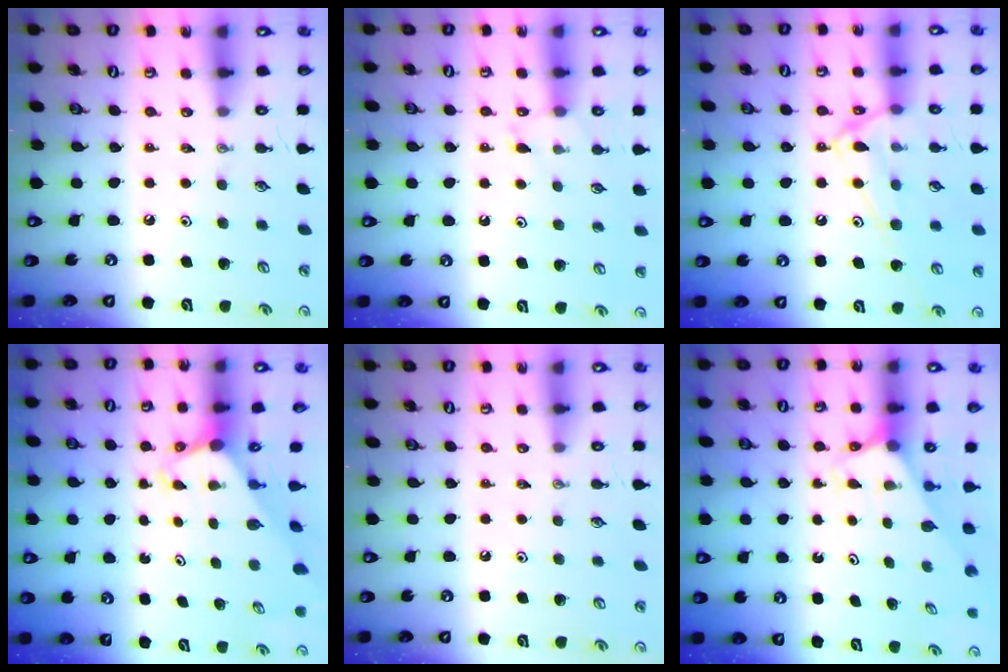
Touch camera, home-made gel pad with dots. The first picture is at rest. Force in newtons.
{"total": 4.6, "press": 4.5, "slide": 0.4}
{"total": 14.0, "press": 14.0, "slide": 1.2}
{"total": 2.9, "press": 2.9, "slide": 0.2}
{"total": 0.0}
{"total": 2.5, "press": 2.5, "slide": 0.2}